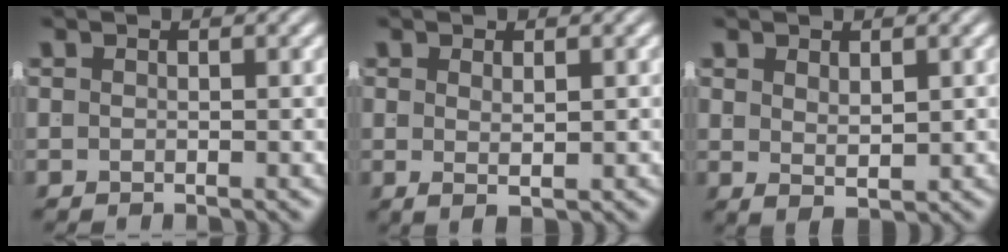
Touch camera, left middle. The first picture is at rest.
{"total": 1.5, "force": [0.2, -0.8, 1.3], "torque": [-0.010, -0.009, 0.014]}
{"total": 1.6, "force": [0.5, -0.3, 1.5], "torque": [-0.014, -0.013, 0.026]}